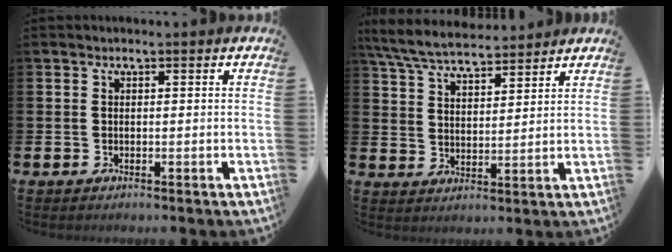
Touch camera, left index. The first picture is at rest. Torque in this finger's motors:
{"motor_torque": [1.10, -1.04, 0.28, 0.21]}